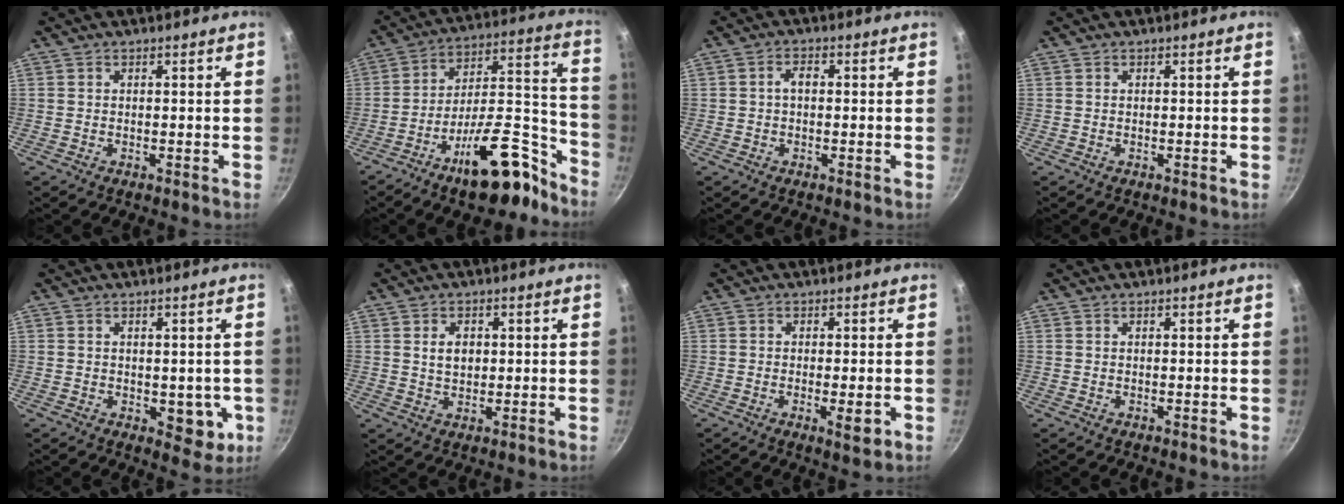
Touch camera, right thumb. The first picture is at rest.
{"total": 20.8, "force": [-13.4, 8.0, 13.8], "torque": [-0.149, 0.116, -0.212]}
{"total": 2.3, "force": [0.0, 1.5, 1.8], "torque": [-0.028, 0.011, -0.003]}
{"total": 0.0}
{"total": 6.5, "force": [-1.0, 4.2, 4.9], "torque": [-0.036, -0.003, -0.007]}
{"total": 4.2, "force": [0.9, 2.9, 2.9], "torque": [-0.037, -0.002, 0.017]}
{"total": 4.1, "force": [-1.3, 1.2, 3.7], "torque": [-0.058, -0.002, -0.019]}
{"total": 0.0}